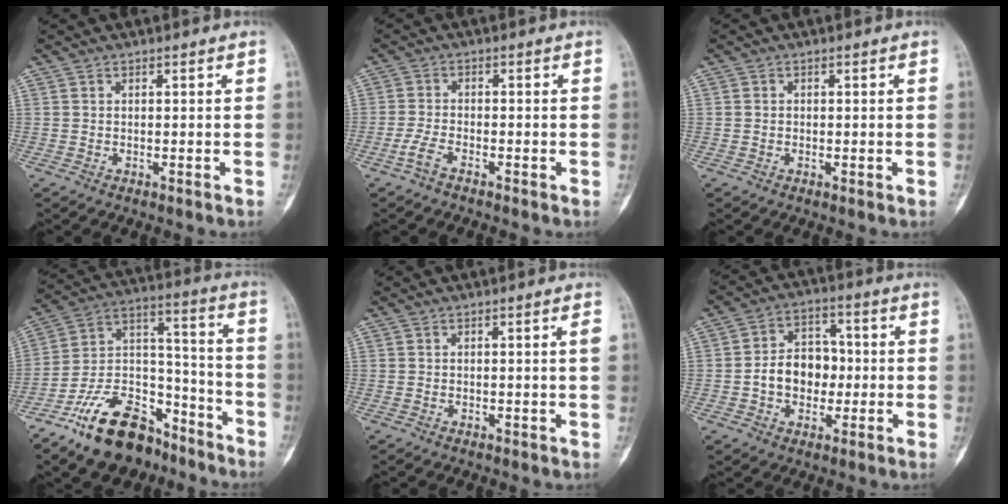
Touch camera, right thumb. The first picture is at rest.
{"total": 3.1, "force": [-2.0, 1.2, 2.1], "torque": [-0.050, 0.007, -0.045]}
{"total": 0.8, "force": [0.0, 0.7, 0.4], "torque": [-0.004, 0.001, -0.002]}
{"total": 20.0, "force": [-13.7, 10.5, 10.1], "torque": [-0.147, 0.105, -0.234]}
{"total": 1.7, "force": [0.1, -0.1, 1.7], "torque": [-0.028, 0.001, 0.002]}
{"total": 9.9, "force": [-1.1, 7.6, 6.3], "torque": [-0.068, 0.028, -0.024]}